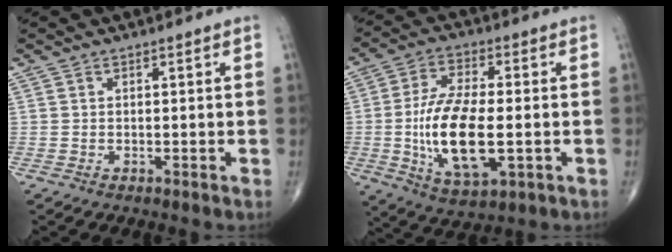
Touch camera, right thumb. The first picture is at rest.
{"total": 15.9, "force": [-2.2, 6.8, 14.2], "torque": [-0.271, -0.003, -0.035]}